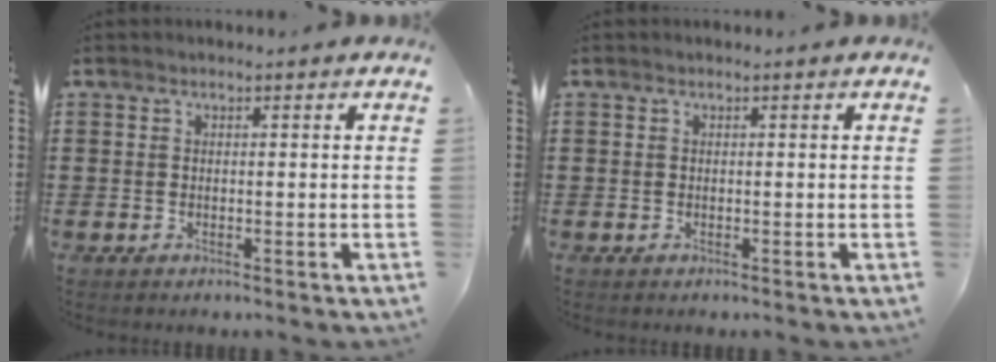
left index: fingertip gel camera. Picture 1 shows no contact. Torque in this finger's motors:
{"motor_torque": [0.00, 0.00, 0.00, 0.00]}